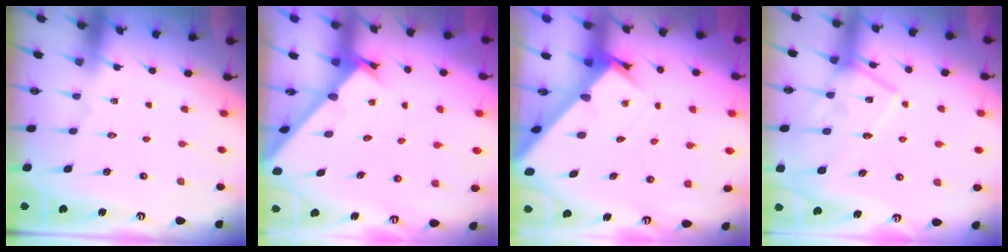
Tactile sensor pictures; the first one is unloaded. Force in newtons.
{"total": 1.8, "press": 1.8, "slide": 0.1}
{"total": 3.7, "press": 3.7, "slide": 0.3}
{"total": 13.7, "press": 13.7, "slide": 1.0}